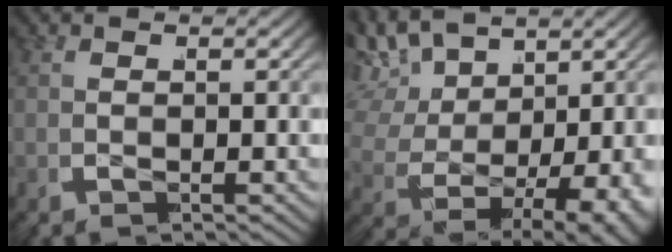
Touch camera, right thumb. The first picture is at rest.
{"total": 10.7, "force": [0.5, 7.2, 8.0], "torque": [-0.169, -0.024, 0.020]}